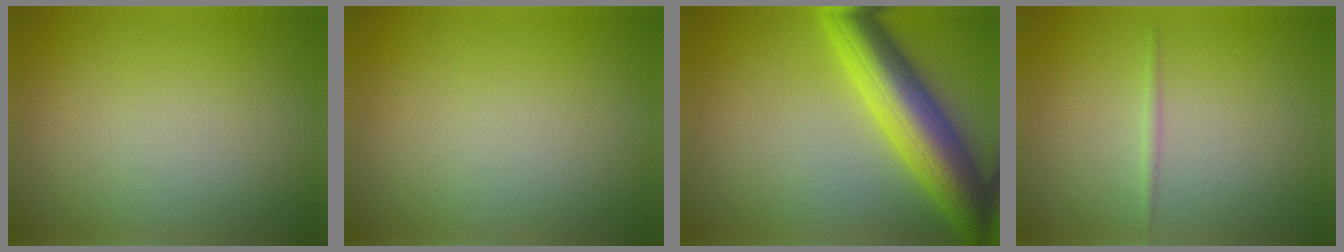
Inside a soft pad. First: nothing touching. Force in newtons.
{"total": 0.0}
{"total": 9.0, "press": 9.0, "slide": 0.1}
{"total": 0.7, "press": 0.7, "slide": 0.0}